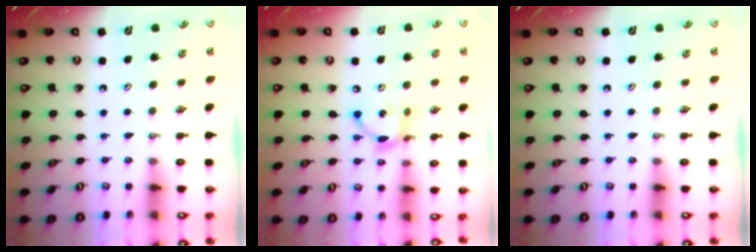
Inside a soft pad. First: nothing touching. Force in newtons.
{"total": 8.8, "press": 8.8, "slide": 0.5}
{"total": 0.0}